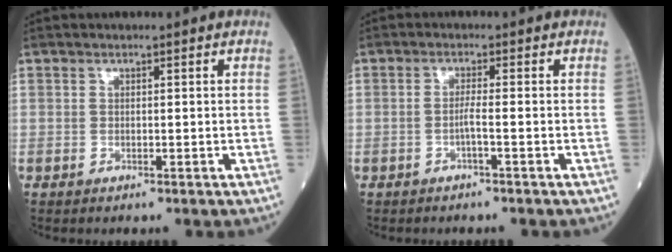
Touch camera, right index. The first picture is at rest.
{"total": 1.9, "force": [-0.8, -0.4, 1.7], "torque": [-0.032, 0.001, -0.019]}